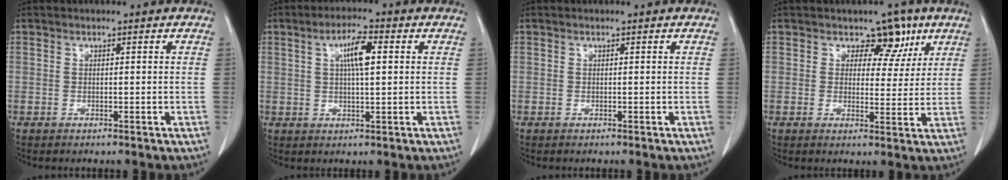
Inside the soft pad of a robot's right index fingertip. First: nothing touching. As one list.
[{"total": 5.6, "force": [1.5, 0.9, 5.3], "torque": [-0.096, 0.007, 0.026]}, {"total": 0.0}, {"total": 5.3, "force": [3.0, 3.6, 2.4], "torque": [-0.013, 0.002, 0.037]}]